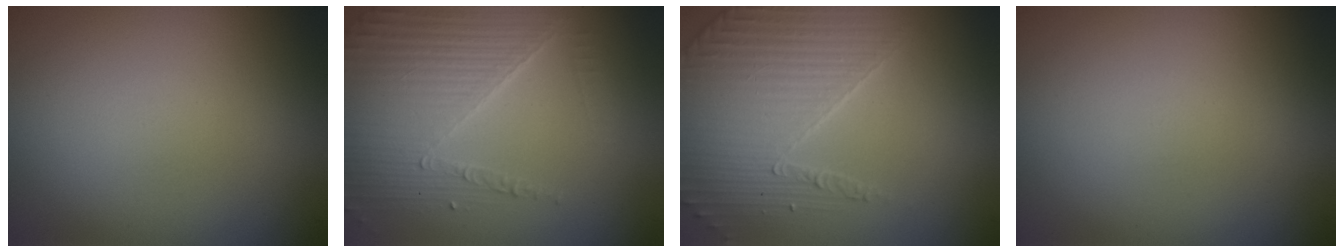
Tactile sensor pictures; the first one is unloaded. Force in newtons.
{"total": 4.5, "press": 3.9, "slide": 2.2}
{"total": 3.7, "press": 3.7, "slide": 0.7}
{"total": 0.0}